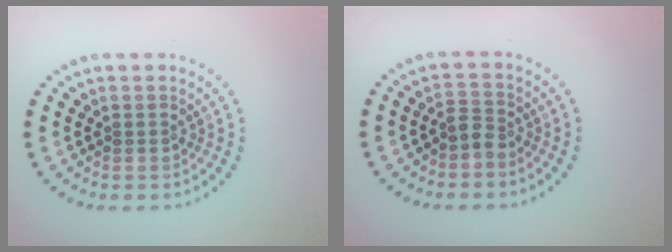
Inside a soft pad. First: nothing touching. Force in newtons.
{"total": 1.5, "press": 1.2, "slide": 1.0}